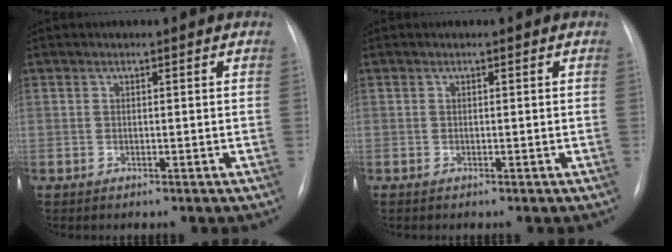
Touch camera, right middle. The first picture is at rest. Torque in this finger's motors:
{"motor_torque": [0.12, -0.12, -0.02, 0.00]}